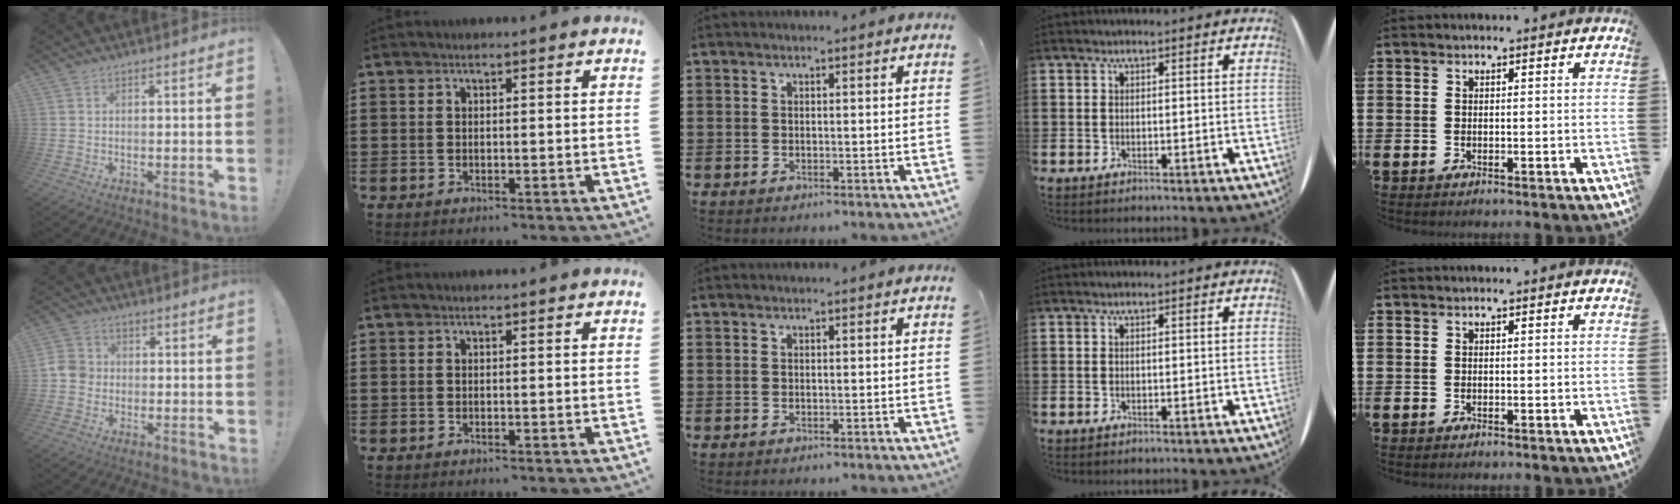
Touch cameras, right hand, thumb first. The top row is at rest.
{"thumb": {"total": 5.9, "force": [-1.4, 5.3, 2.2], "torque": [-0.039, 0.020, -0.022]}}